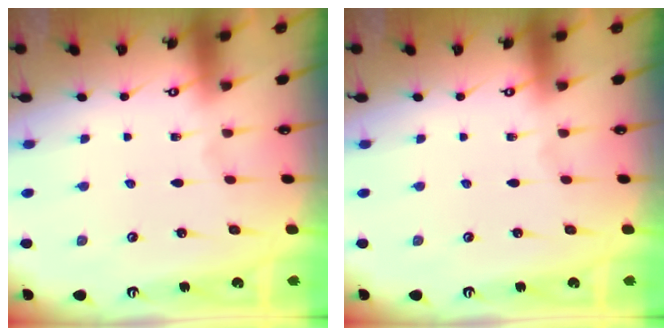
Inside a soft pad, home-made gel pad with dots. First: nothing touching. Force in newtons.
{"total": 0.0}